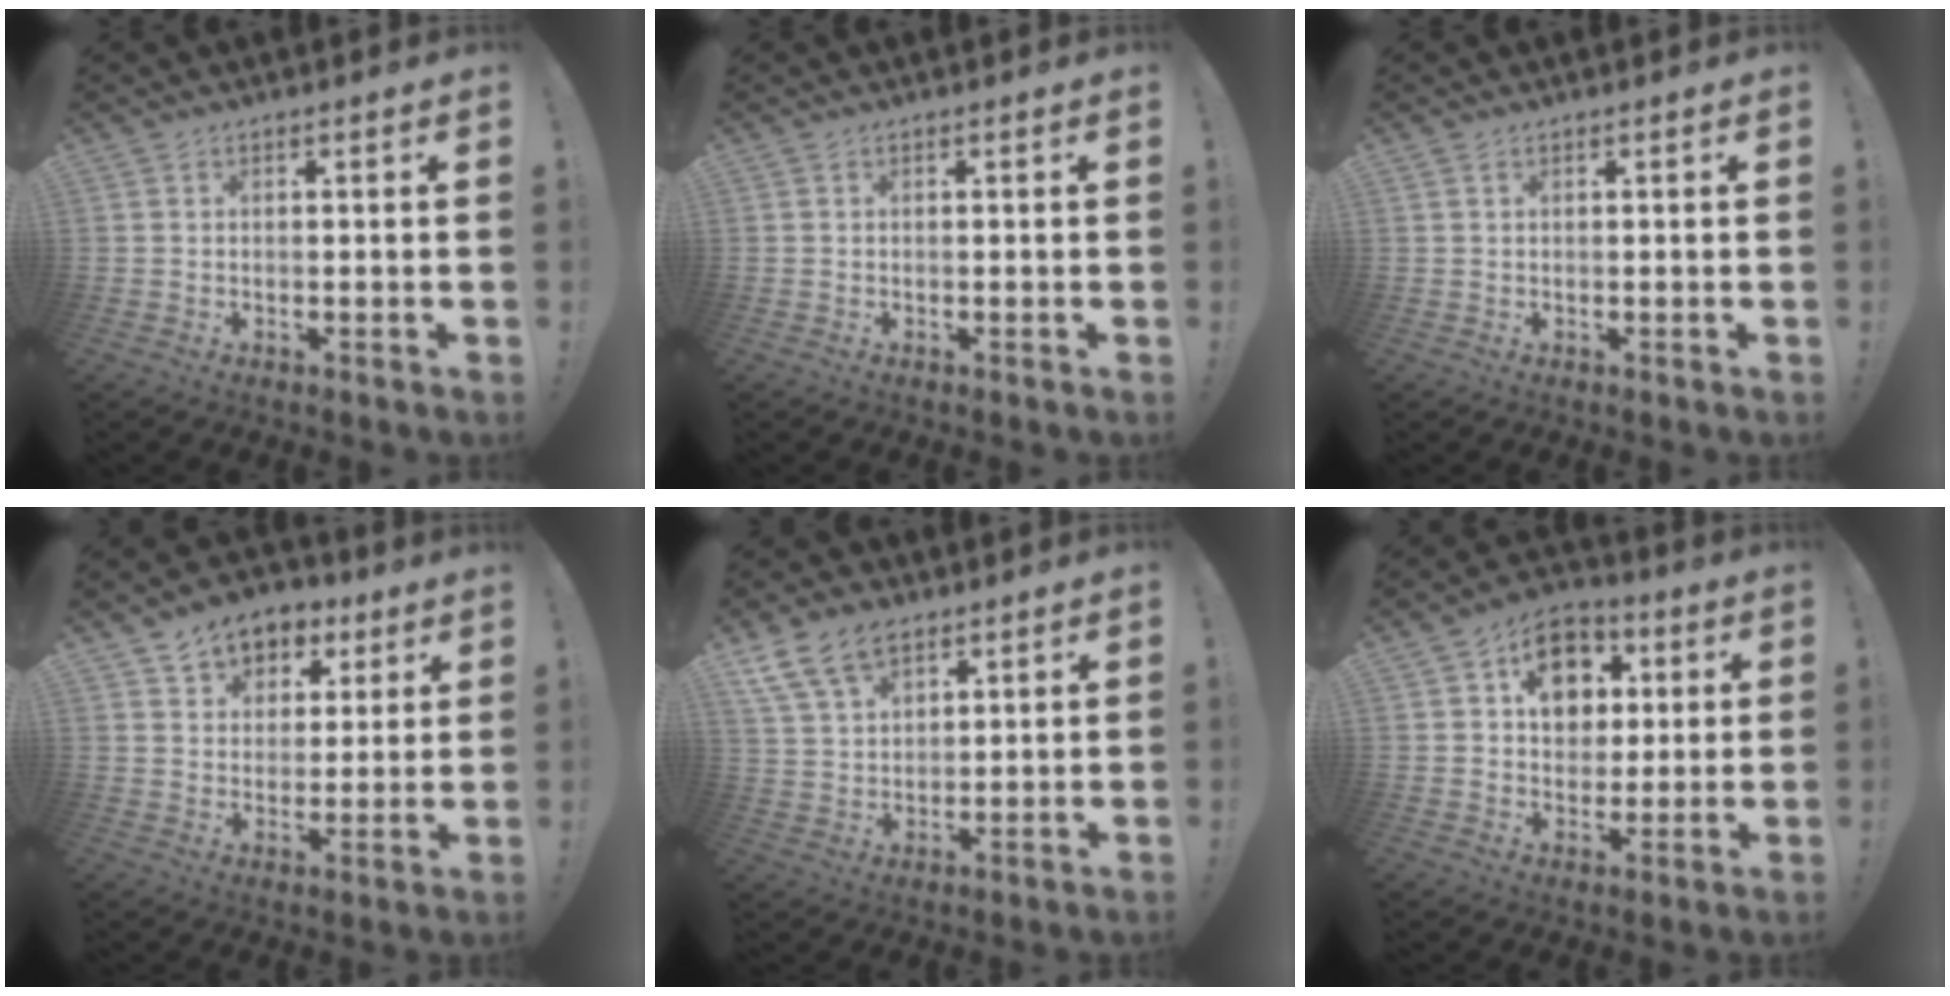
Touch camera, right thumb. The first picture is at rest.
{"total": 0.0}
{"total": 0.6, "force": [0.4, 0.3, 0.3], "torque": [-0.005, 0.001, 0.007]}
{"total": 8.4, "force": [4.8, 6.5, 2.3], "torque": [-0.027, -0.032, 0.094]}
{"total": 11.3, "force": [7.3, 6.8, 5.2], "torque": [-0.091, -0.033, 0.144]}
{"total": 12.1, "force": [4.0, 9.8, 5.9], "torque": [-0.074, -0.008, 0.077]}